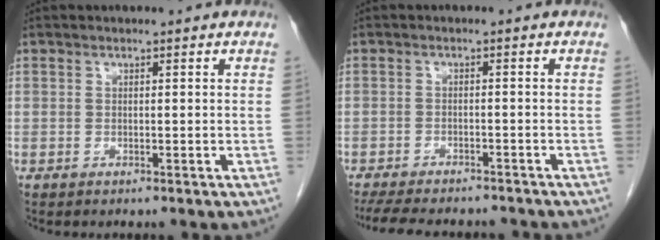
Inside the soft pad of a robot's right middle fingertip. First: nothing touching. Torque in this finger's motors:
{"motor_torque": [1.07, -1.07, 0.10, 0.04]}